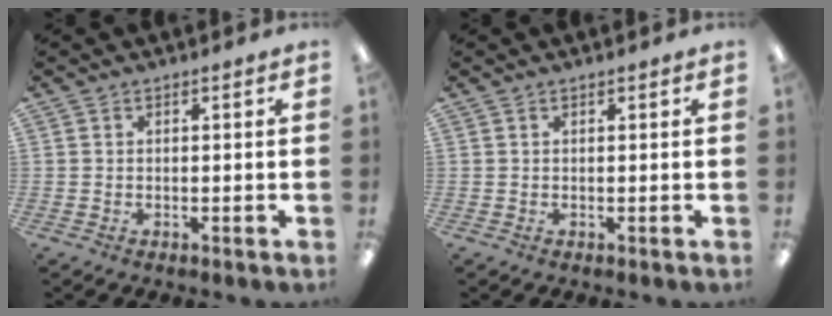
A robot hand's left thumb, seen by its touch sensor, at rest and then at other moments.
{"total": 0.0}